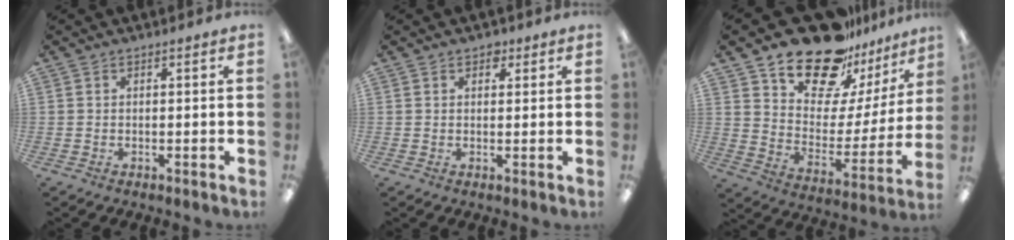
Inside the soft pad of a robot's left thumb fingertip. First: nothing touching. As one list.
[{"total": 2.1, "force": [1.4, 1.4, 0.9], "torque": [-0.002, -0.003, 0.020]}, {"total": 21.1, "force": [17.1, 9.5, 7.7], "torque": [-0.140, -0.120, 0.305]}]